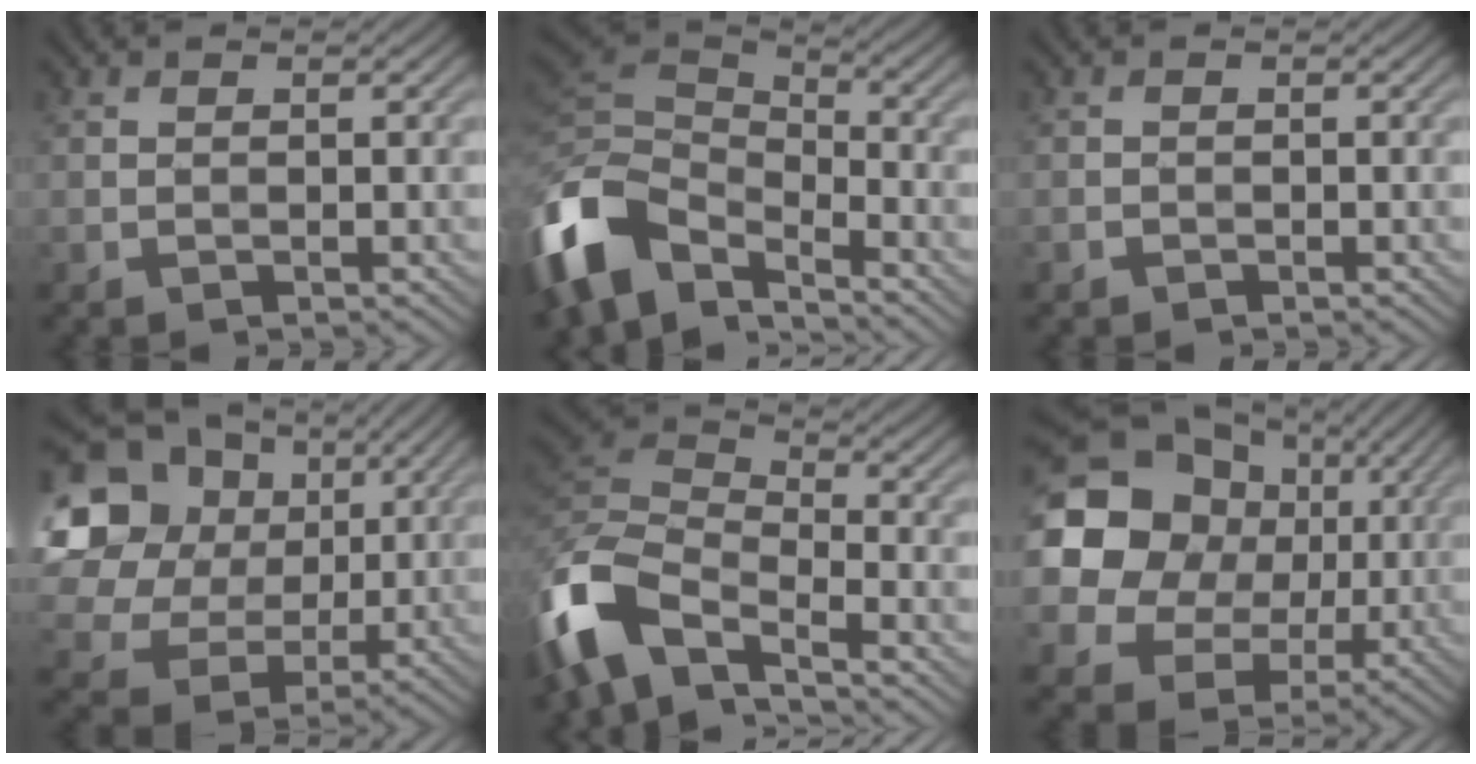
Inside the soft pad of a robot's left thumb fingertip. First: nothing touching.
{"total": 11.9, "force": [-6.9, 6.8, 6.9], "torque": [-0.173, -0.004, -0.138]}
{"total": 0.6, "force": [-0.5, 0.3, 0.1], "torque": [-0.005, 0.001, -0.010]}
{"total": 18.4, "force": [5.3, 15.5, 8.2], "torque": [-0.272, 0.047, 0.113]}
{"total": 11.5, "force": [-6.8, 4.9, 8.0], "torque": [-0.183, -0.001, -0.150]}
{"total": 19.5, "force": [5.1, 16.9, 8.3], "torque": [-0.240, 0.031, 0.090]}